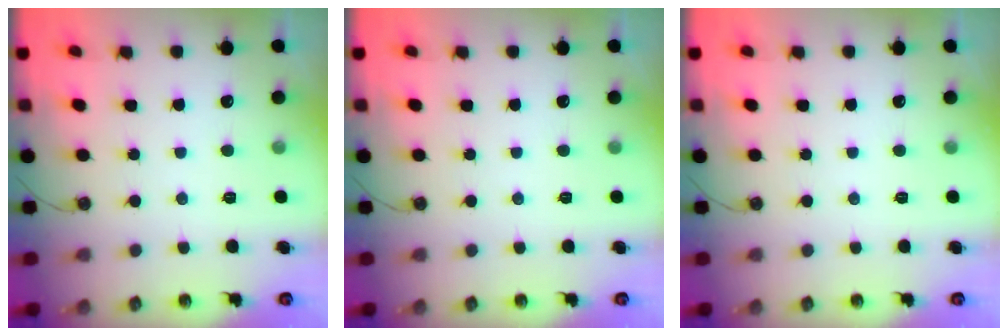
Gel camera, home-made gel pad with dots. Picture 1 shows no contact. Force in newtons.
{"total": 0.0}
{"total": 0.0}